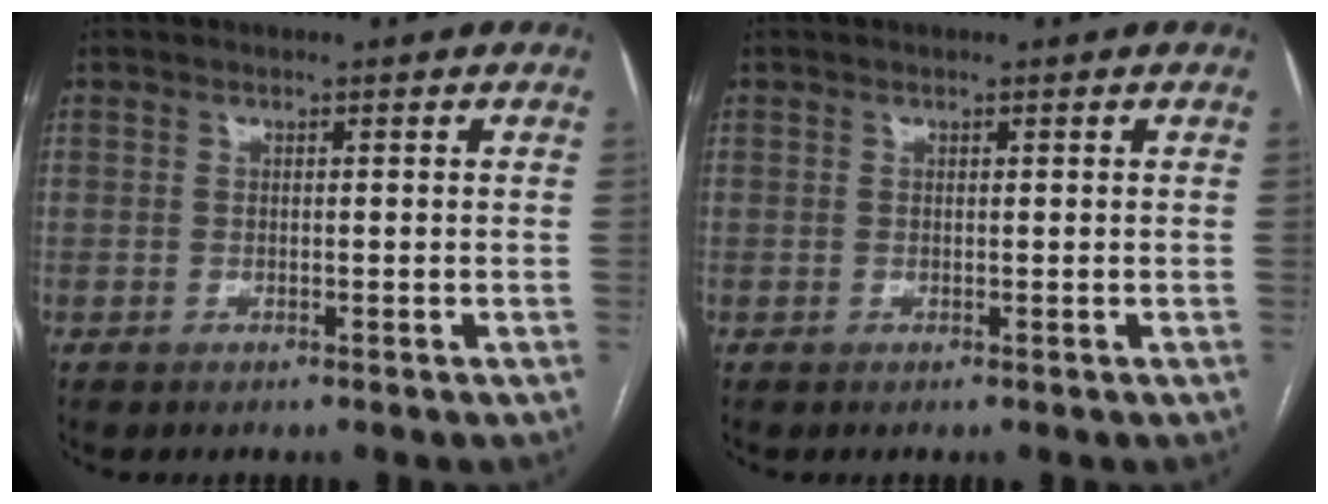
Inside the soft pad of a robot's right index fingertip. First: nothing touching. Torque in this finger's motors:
{"motor_torque": [0.12, 0.00, 0.05, 0.01]}